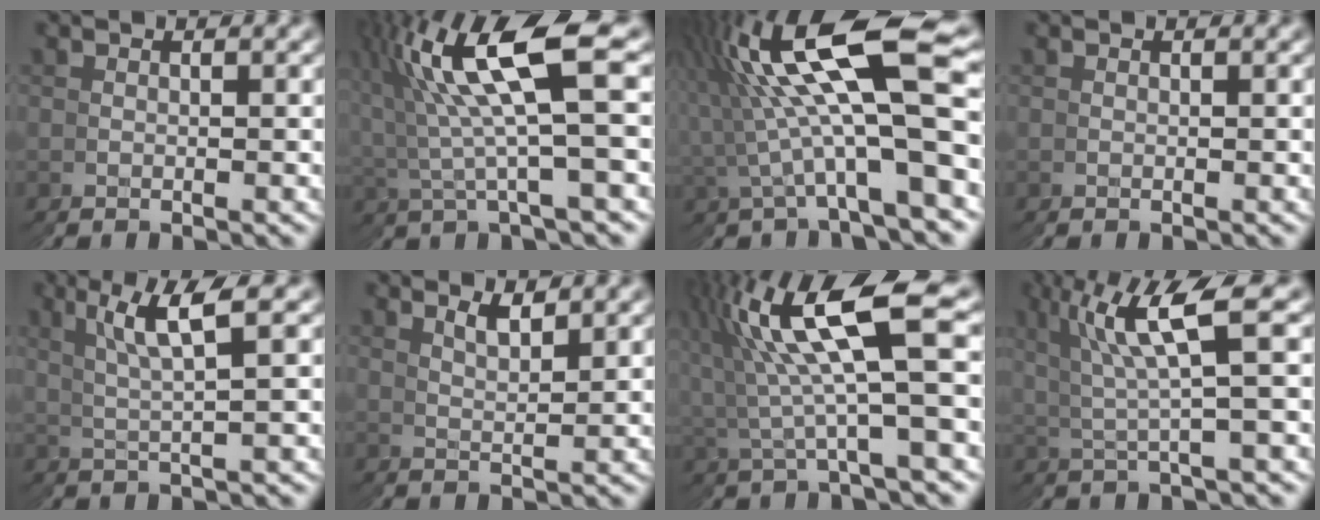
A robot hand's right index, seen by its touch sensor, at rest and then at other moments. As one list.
[{"total": 8.6, "force": [2.6, 4.0, 7.1], "torque": [-0.125, 0.018, 0.037]}, {"total": 10.9, "force": [2.4, 4.9, 9.4], "torque": [-0.177, 0.009, 0.039]}, {"total": 0.0}, {"total": 3.0, "force": [2.2, 0.3, 2.1], "torque": [-0.045, 0.006, 0.033]}, {"total": 1.8, "force": [1.8, -0.1, 0.2], "torque": [-0.012, -0.001, 0.030]}, {"total": 9.7, "force": [2.8, 4.6, 8.0], "torque": [-0.134, 0.019, 0.037]}, {"total": 5.4, "force": [2.3, 1.9, 4.6], "torque": [-0.090, 0.006, 0.037]}]